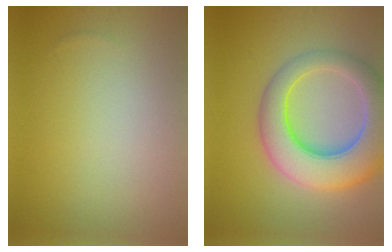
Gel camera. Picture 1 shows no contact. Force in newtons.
{"total": 9.8, "press": 9.8, "slide": 0.6}